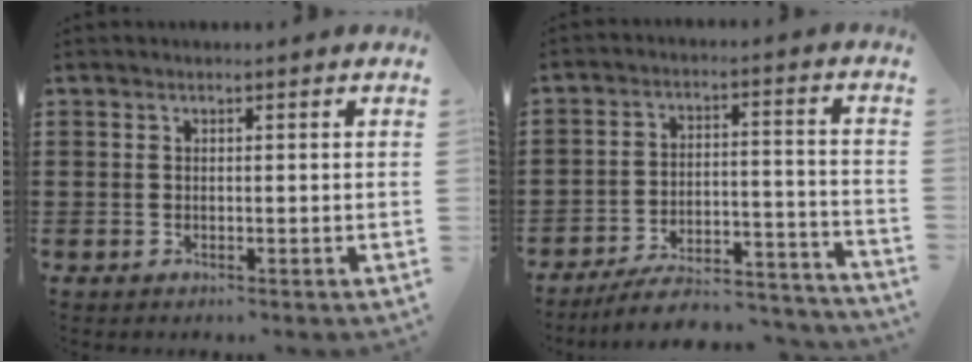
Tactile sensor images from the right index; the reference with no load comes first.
{"total": 6.9, "force": [-6.2, 1.1, 2.7], "torque": [-0.042, 0.006, -0.121]}